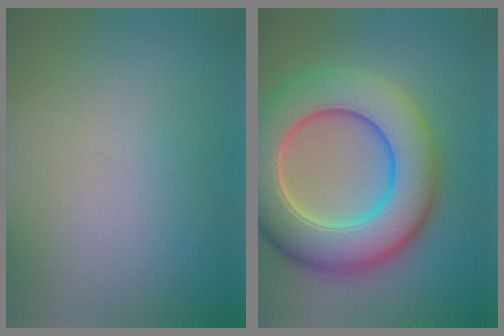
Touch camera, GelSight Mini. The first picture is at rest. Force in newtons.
{"total": 11.7, "press": 11.7, "slide": 0.8}